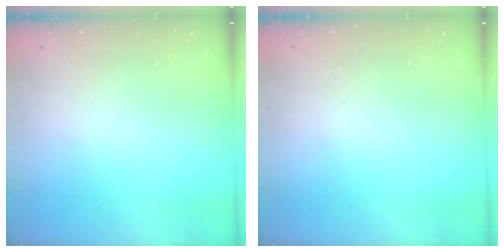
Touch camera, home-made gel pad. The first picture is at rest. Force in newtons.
{"total": 0.0}